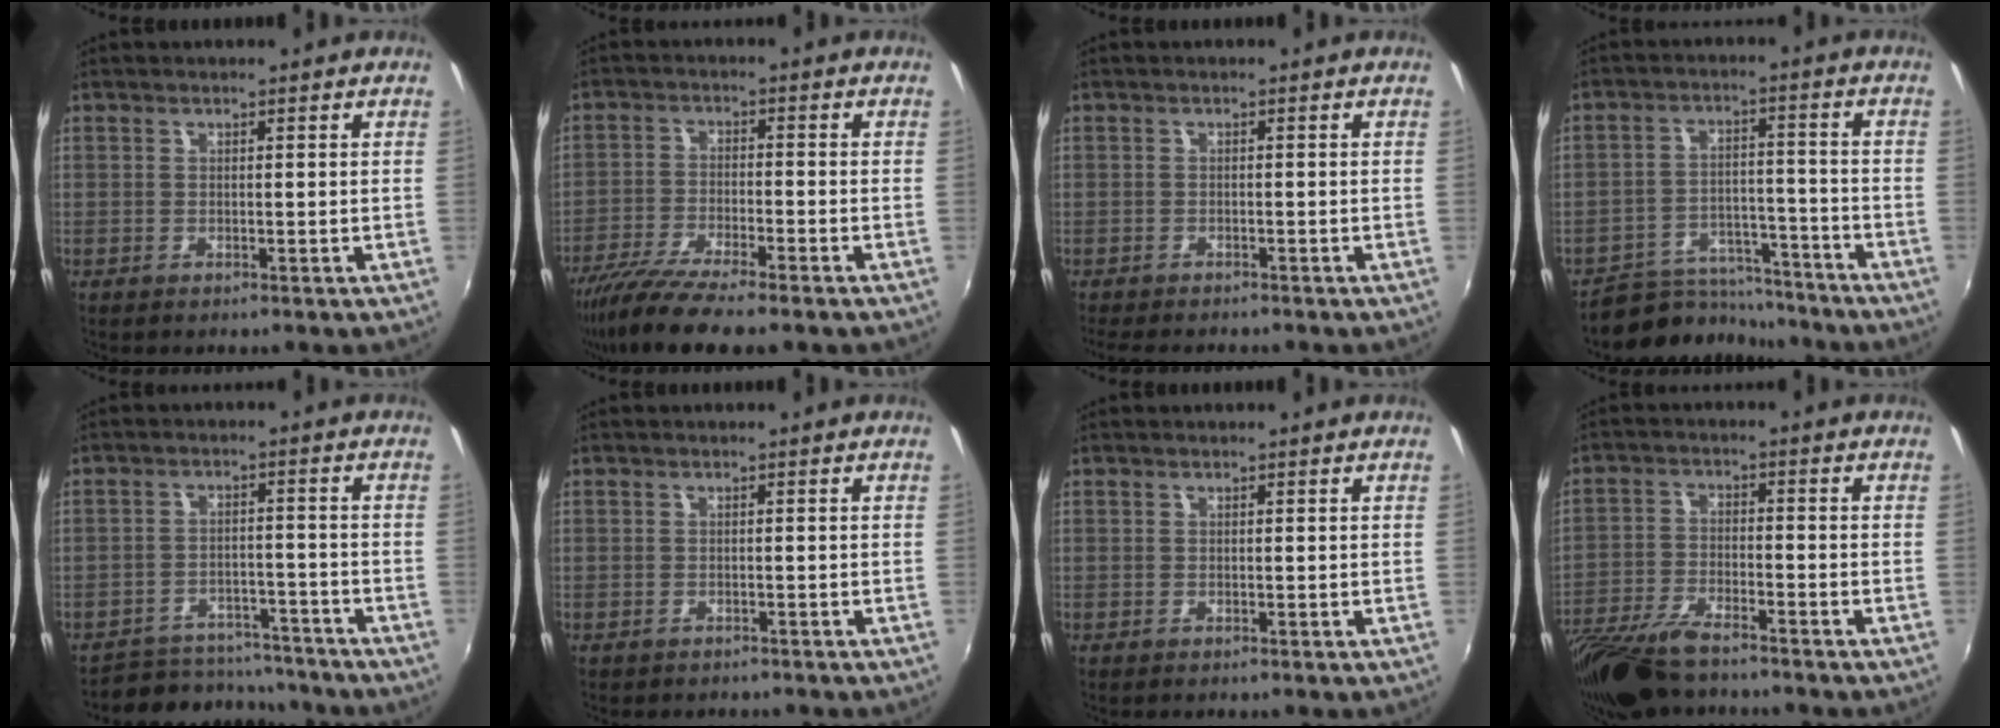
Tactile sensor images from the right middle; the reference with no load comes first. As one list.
[{"total": 10.4, "force": [-8.4, 0.9, 6.0], "torque": [-0.133, -0.034, -0.151]}, {"total": 4.8, "force": [-4.3, 1.0, 1.8], "torque": [-0.048, -0.018, -0.071]}, {"total": 9.6, "force": [-8.9, 3.6, 0.7], "torque": [-0.024, 0.024, -0.133]}, {"total": 12.0, "force": [-10.8, 4.5, 2.5], "torque": [-0.068, 0.021, -0.145]}, {"total": 1.2, "force": [-1.0, 0.7, 0.1], "torque": [-0.008, -0.003, -0.014]}, {"total": 0.0}, {"total": 12.3, "force": [-10.0, 3.3, 6.5], "torque": [-0.152, -0.026, -0.191]}]